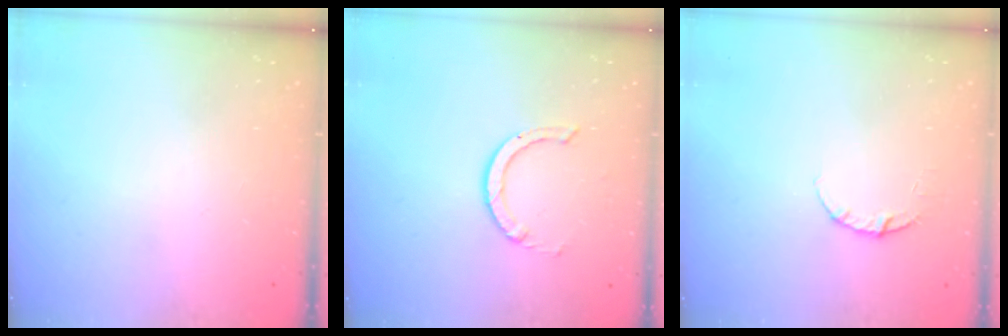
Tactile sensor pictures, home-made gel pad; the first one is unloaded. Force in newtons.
{"total": 2.8, "press": 2.8, "slide": 0.2}
{"total": 3.8, "press": 3.8, "slide": 0.3}